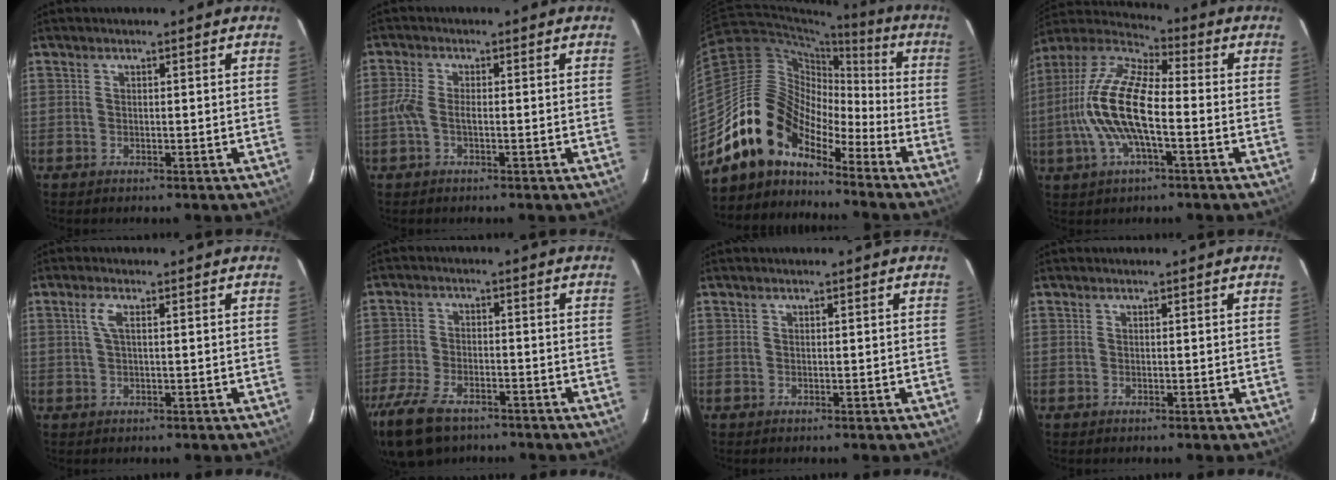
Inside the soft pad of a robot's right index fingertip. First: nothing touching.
{"total": 3.5, "force": [-0.8, 1.2, 3.2], "torque": [-0.074, 0.003, -0.016]}
{"total": 13.8, "force": [-11.1, 6.7, 4.6], "torque": [-0.083, 0.030, -0.219]}
{"total": 16.5, "force": [-2.8, 5.6, 15.2], "torque": [-0.307, 0.004, -0.064]}
{"total": 2.2, "force": [0.5, 0.3, 2.1], "torque": [-0.044, 0.004, 0.009]}
{"total": 14.3, "force": [-10.0, 7.0, 7.5], "torque": [-0.192, -0.031, -0.182]}
{"total": 0.0}
{"total": 0.0}